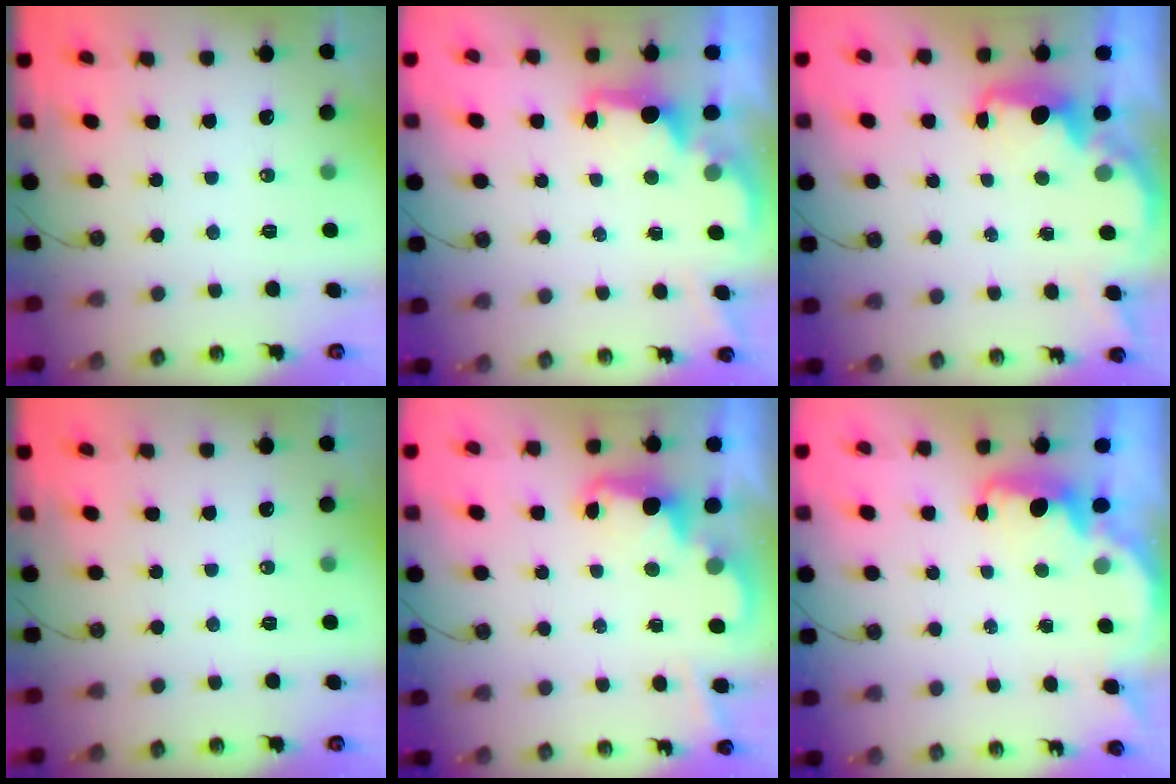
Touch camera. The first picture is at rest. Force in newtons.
{"total": 2.0, "press": 1.9, "slide": 0.8}
{"total": 2.3, "press": 2.1, "slide": 0.9}
{"total": 0.0}
{"total": 2.4, "press": 2.4, "slide": 0.5}
{"total": 2.3, "press": 2.2, "slide": 0.6}